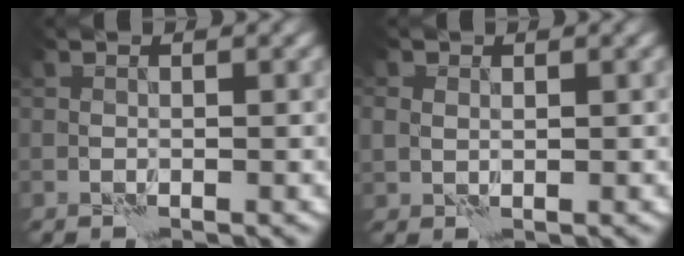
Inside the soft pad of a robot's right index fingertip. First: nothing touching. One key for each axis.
{"total": 1.6, "fx": 0.8, "fy": 1.1, "fz": 0.7, "tx": -0.016, "ty": 0.001, "tz": 0.013}